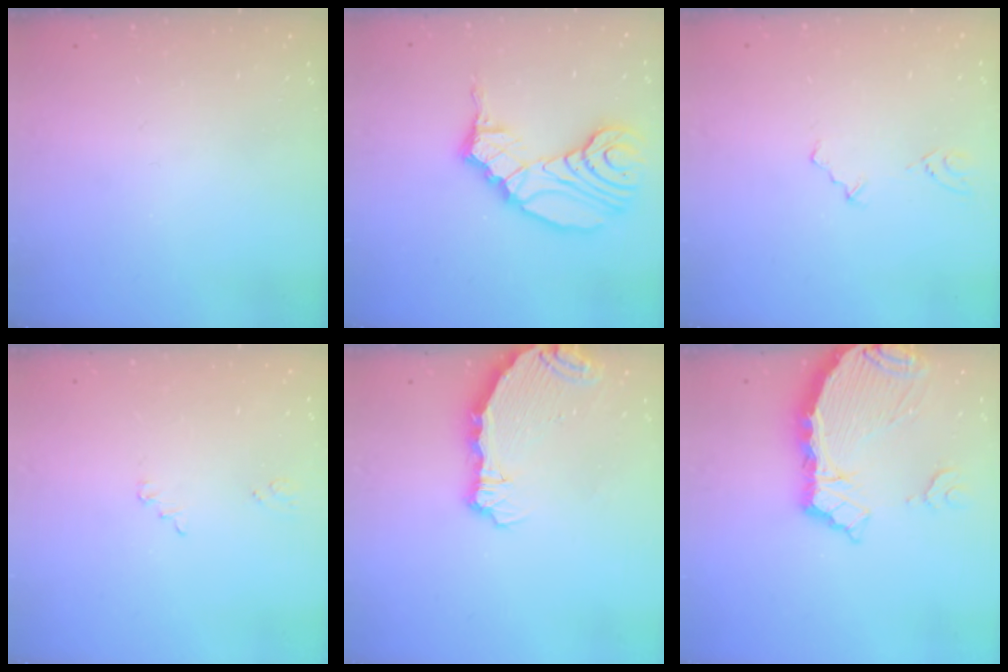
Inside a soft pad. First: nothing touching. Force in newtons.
{"total": 18.1, "press": 17.4, "slide": 4.9}
{"total": 2.5, "press": 2.2, "slide": 1.2}
{"total": 1.2, "press": 1.2, "slide": 0.1}
{"total": 7.1, "press": 5.9, "slide": 4.1}
{"total": 9.1, "press": 9.0, "slide": 1.1}